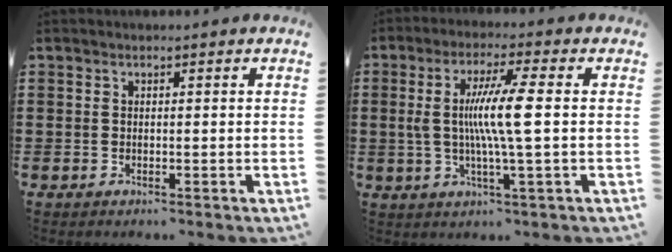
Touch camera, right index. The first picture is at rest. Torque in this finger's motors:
{"motor_torque": [1.88, -0.14, 0.87, 0.21]}